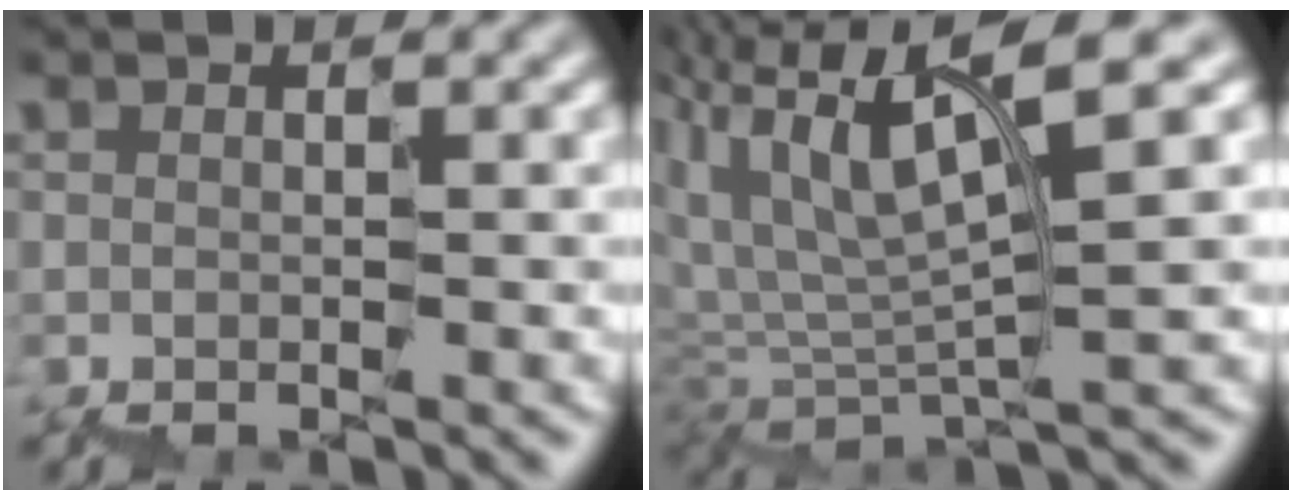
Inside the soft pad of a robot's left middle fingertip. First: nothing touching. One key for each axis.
{"total": 5.7, "fx": 3.6, "fy": 1.1, "fz": 4.4, "tx": -0.089, "ty": 0.014, "tz": 0.068}